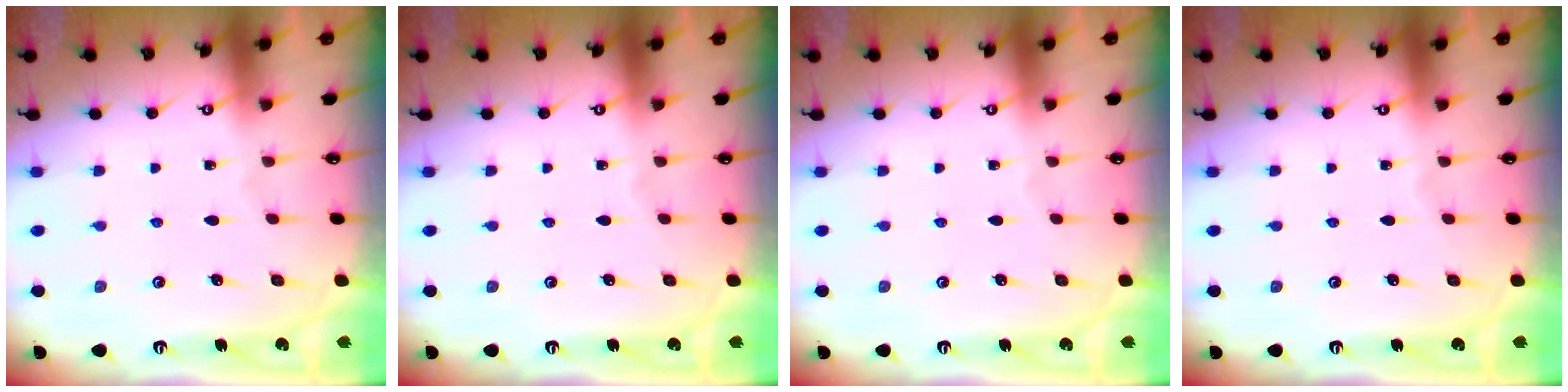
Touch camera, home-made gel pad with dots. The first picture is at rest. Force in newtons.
{"total": 0.0}
{"total": 0.0}
{"total": 0.0}